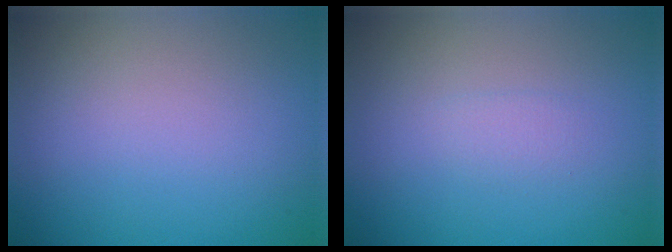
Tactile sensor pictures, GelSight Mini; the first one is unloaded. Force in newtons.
{"total": 0.9, "press": 0.9, "slide": 0.0}